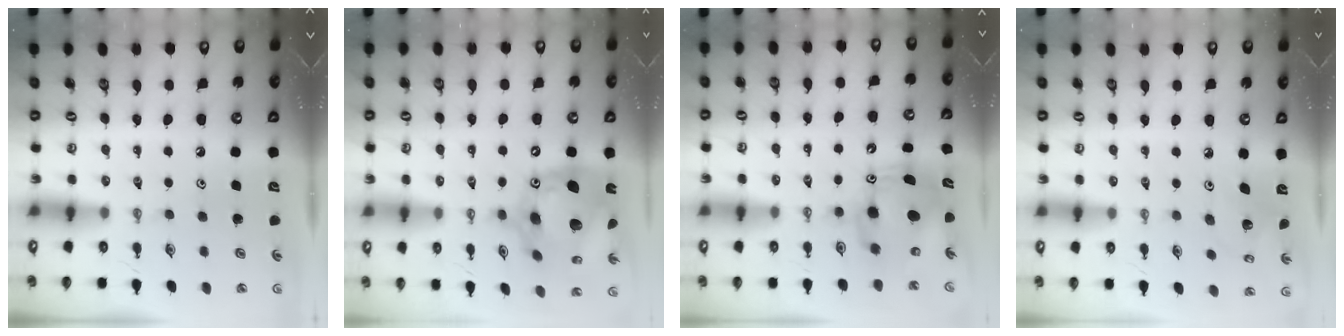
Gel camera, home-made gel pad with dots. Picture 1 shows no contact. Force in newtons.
{"total": 21.6, "press": 21.5, "slide": 2.3}
{"total": 8.6, "press": 8.4, "slide": 1.9}
{"total": 3.7, "press": 3.6, "slide": 0.3}